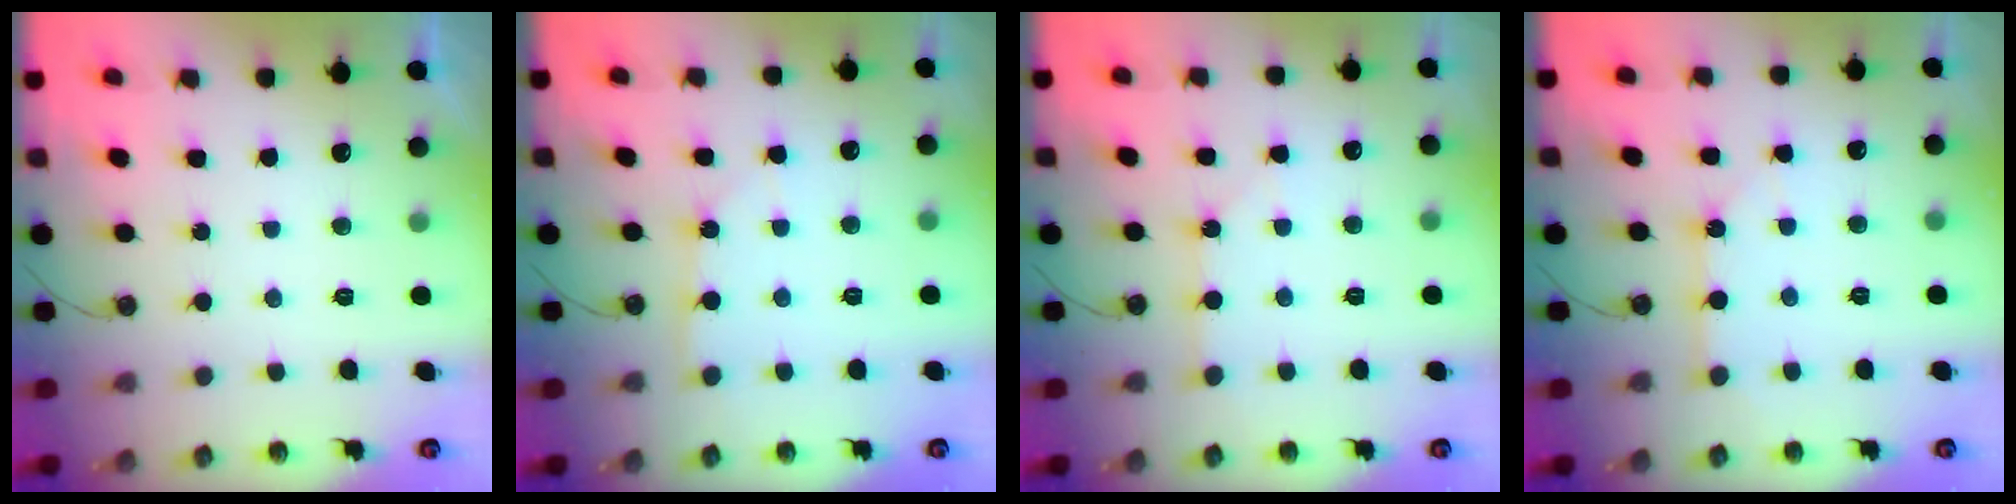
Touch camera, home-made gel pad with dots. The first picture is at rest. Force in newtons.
{"total": 3.1, "press": 3.0, "slide": 0.4}
{"total": 1.8, "press": 1.8, "slide": 0.3}
{"total": 3.3, "press": 3.2, "slide": 0.2}